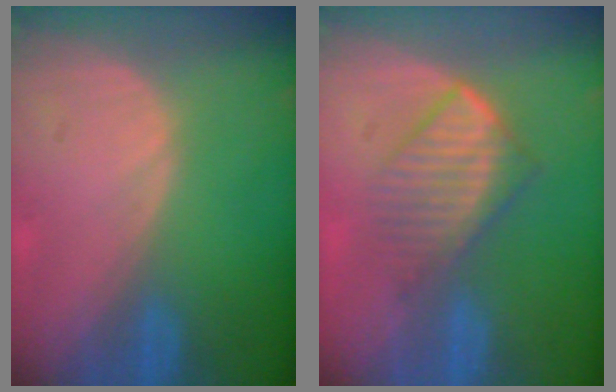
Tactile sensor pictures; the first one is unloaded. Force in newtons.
{"total": 6.9, "press": 6.0, "slide": 3.5}